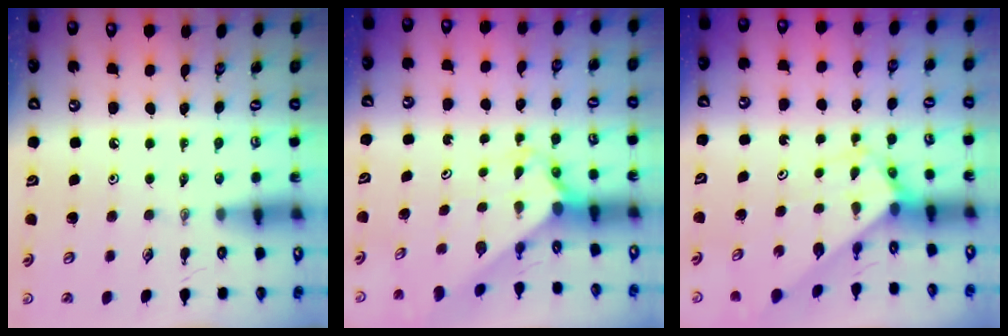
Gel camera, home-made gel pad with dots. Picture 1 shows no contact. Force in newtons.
{"total": 2.4, "press": 2.4, "slide": 0.2}
{"total": 2.8, "press": 2.8, "slide": 0.1}